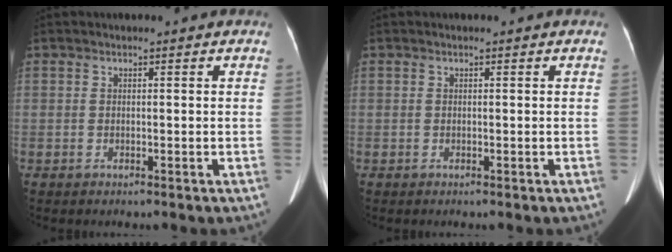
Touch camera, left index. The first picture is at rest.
{"total": 0.0}